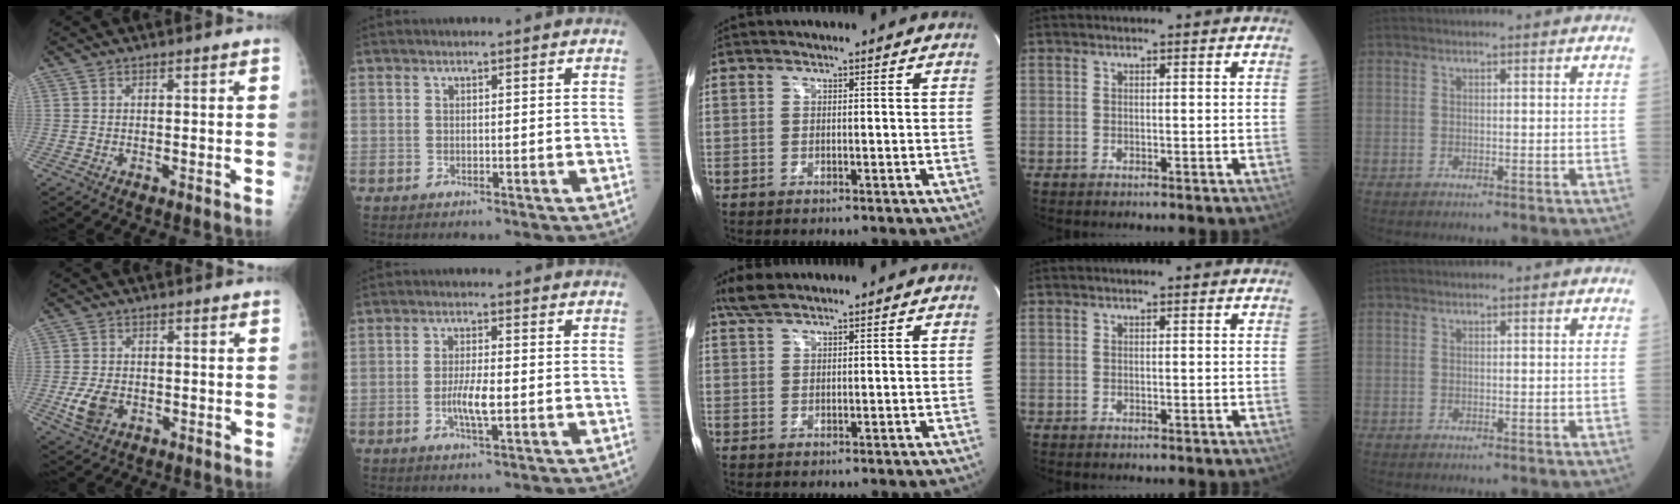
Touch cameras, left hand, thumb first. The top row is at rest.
{"thumb": {"total": 5.7, "force": [-1.6, 4.0, 3.7], "torque": [-0.069, -0.002, -0.024]}, "index": {"total": 4.0, "force": [-0.8, 0.5, 3.9], "torque": [-0.079, -0.005, -0.015]}, "middle": {"total": 3.2, "force": [2.7, 0.5, 1.6], "torque": [-0.044, 0.014, 0.058]}}